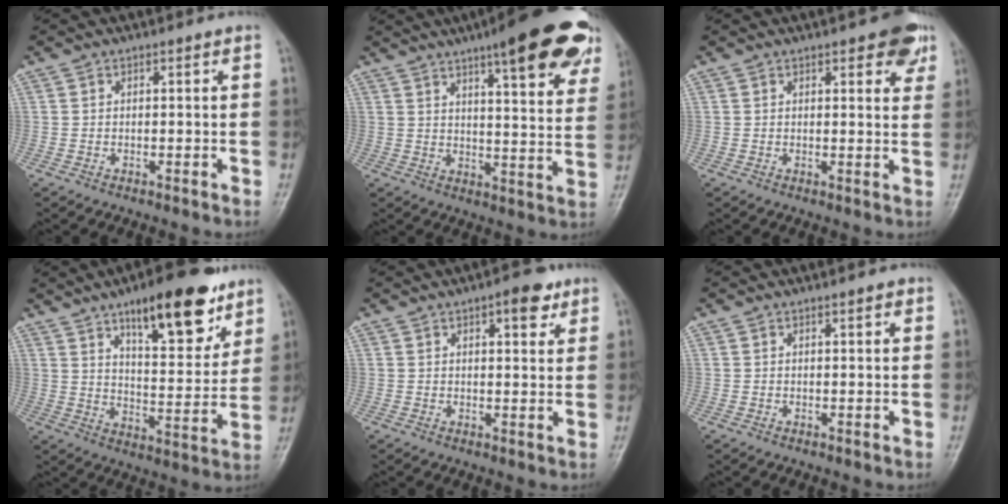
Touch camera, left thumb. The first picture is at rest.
{"total": 20.2, "force": [12.6, 4.7, 15.1], "torque": [-0.172, -0.038, 0.157]}
{"total": 6.8, "force": [3.8, 2.6, 5.0], "torque": [-0.037, -0.012, 0.040]}
{"total": 17.5, "force": [10.9, 6.1, 12.3], "torque": [-0.141, -0.056, 0.171]}
{"total": 5.5, "force": [3.1, 2.2, 4.0], "torque": [-0.037, -0.010, 0.035]}
{"total": 0.9, "force": [0.6, 0.2, 0.7], "torque": [-0.009, -0.001, 0.007]}